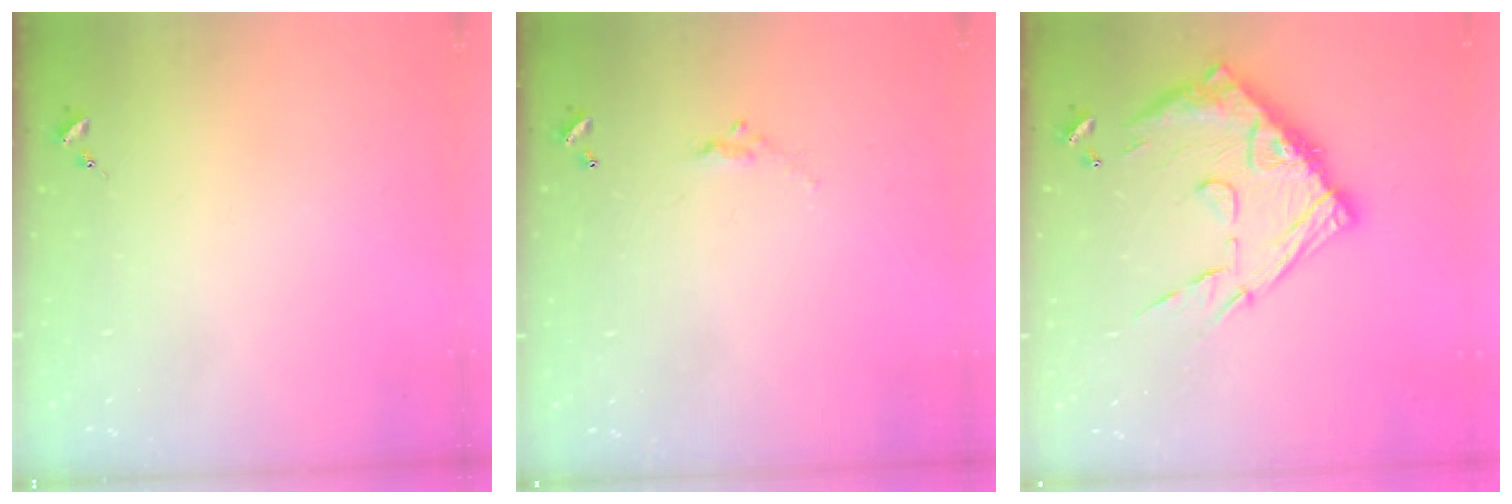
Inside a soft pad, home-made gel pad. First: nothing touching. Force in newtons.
{"total": 4.9, "press": 4.9, "slide": 0.2}
{"total": 19.1, "press": 19.0, "slide": 1.7}